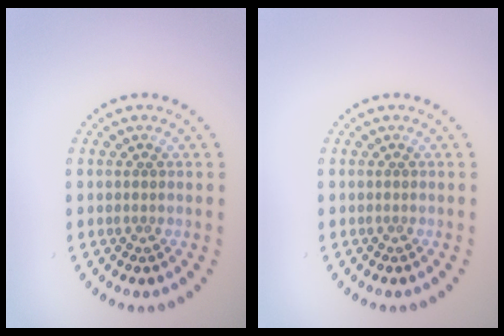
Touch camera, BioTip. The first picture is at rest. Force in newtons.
{"total": 0.0}